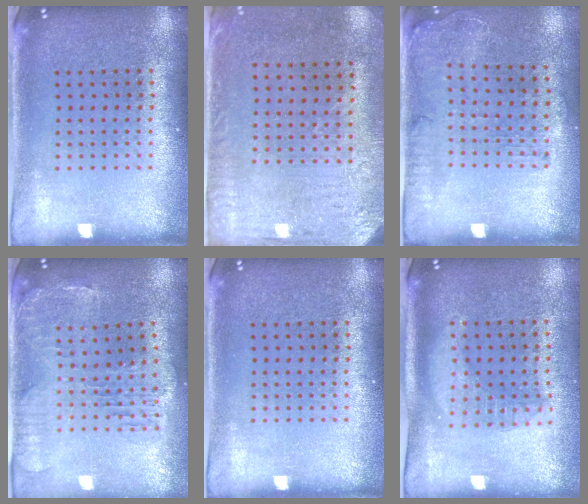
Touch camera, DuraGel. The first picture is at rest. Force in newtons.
{"total": 3.2, "press": 2.6, "slide": 2.0}
{"total": 1.3, "press": 1.2, "slide": 0.6}
{"total": 1.6, "press": 1.5, "slide": 0.5}
{"total": 0.0}
{"total": 1.7, "press": 1.5, "slide": 0.9}